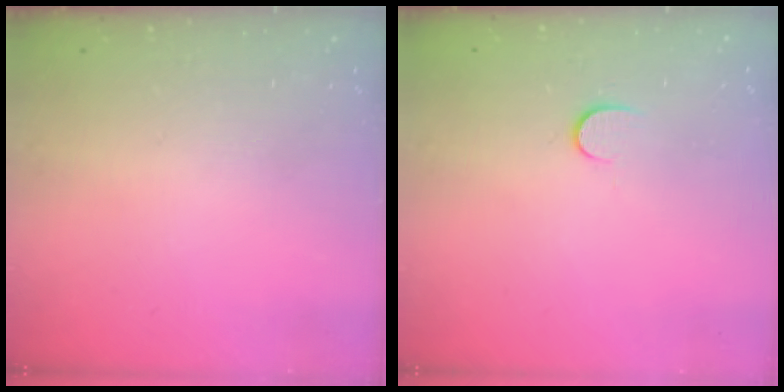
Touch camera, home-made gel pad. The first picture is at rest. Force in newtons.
{"total": 5.7, "press": 5.6, "slide": 0.7}